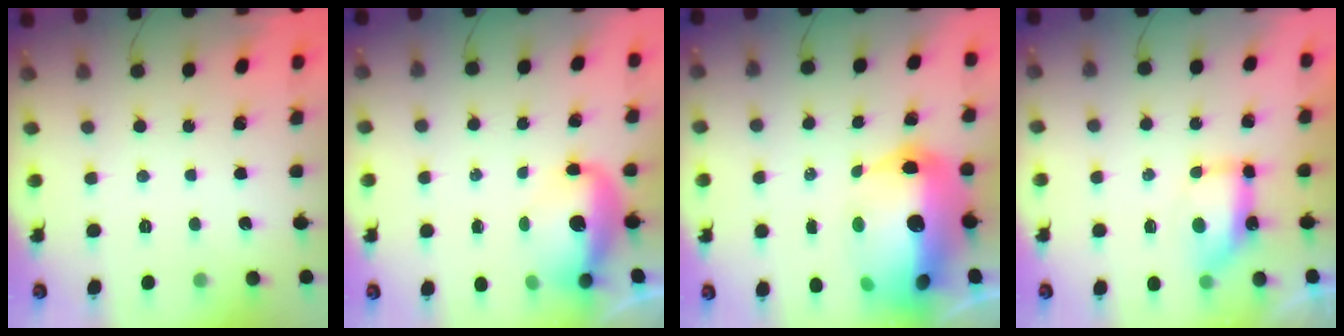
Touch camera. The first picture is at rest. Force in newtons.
{"total": 11.0, "press": 10.7, "slide": 2.5}
{"total": 25.4, "press": 23.2, "slide": 10.3}
{"total": 7.5, "press": 7.5, "slide": 0.5}